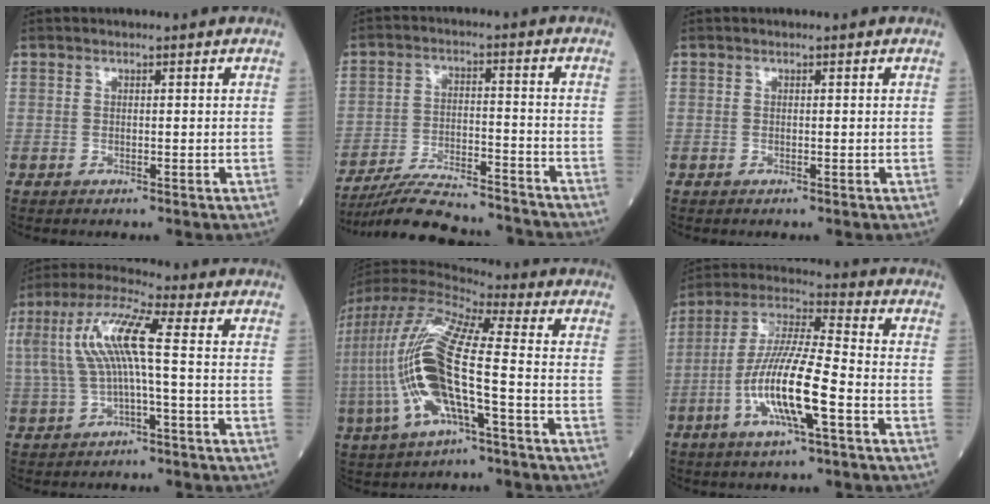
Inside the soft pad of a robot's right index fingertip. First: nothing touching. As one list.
[{"total": 16.3, "force": [-15.5, 1.6, 4.9], "torque": [-0.099, -0.004, -0.238]}, {"total": 0.0}, {"total": 10.2, "force": [0.5, 1.5, 10.1], "torque": [-0.219, 0.034, 0.007]}, {"total": 21.1, "force": [-3.3, 4.1, 20.5], "torque": [-0.477, -0.015, -0.069]}, {"total": 13.8, "force": [-4.3, 1.4, 13.0], "torque": [-0.262, -0.005, -0.083]}]